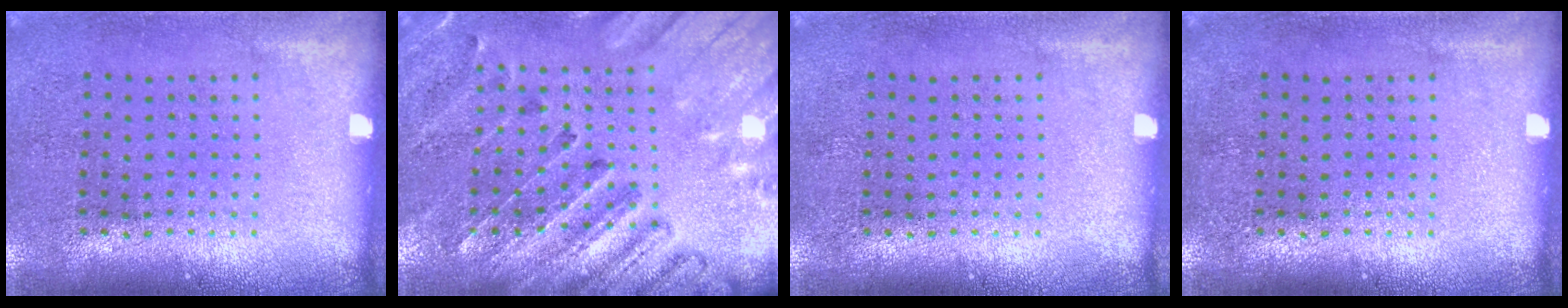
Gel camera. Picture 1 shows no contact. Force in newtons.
{"total": 2.7, "press": 2.6, "slide": 0.8}
{"total": 0.0}
{"total": 0.0}